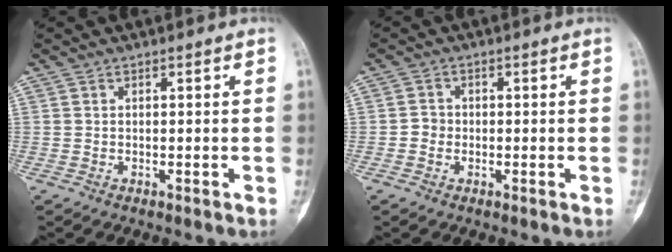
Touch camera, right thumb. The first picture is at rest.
{"total": 1.9, "force": [-0.5, 1.8, 0.5], "torque": [0.003, 0.008, -0.014]}